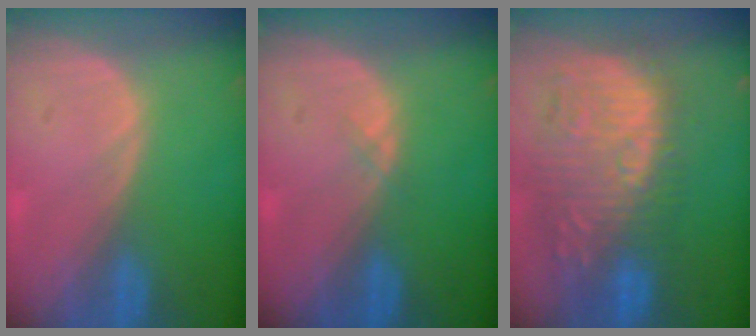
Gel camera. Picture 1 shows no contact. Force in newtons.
{"total": 0.6, "press": 0.5, "slide": 0.2}
{"total": 12.4, "press": 11.5, "slide": 4.7}